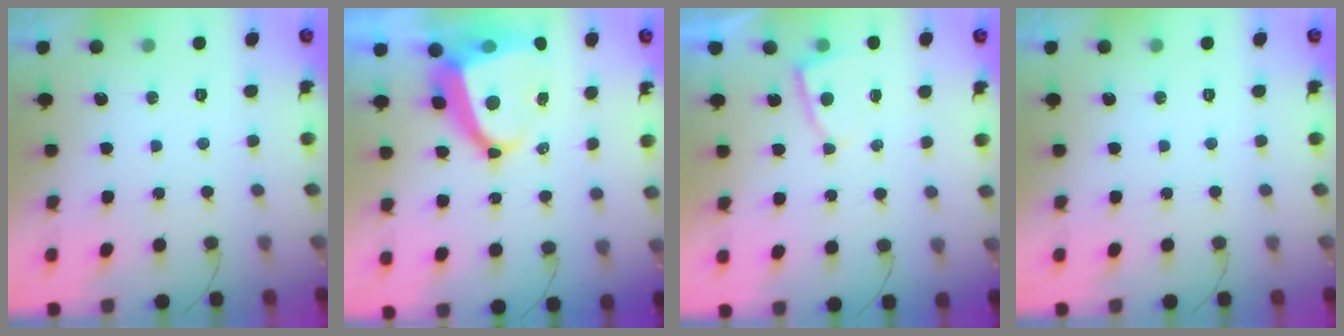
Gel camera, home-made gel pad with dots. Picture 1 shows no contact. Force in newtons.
{"total": 11.3, "press": 11.2, "slide": 1.1}
{"total": 4.0, "press": 4.0, "slide": 0.5}
{"total": 0.0}